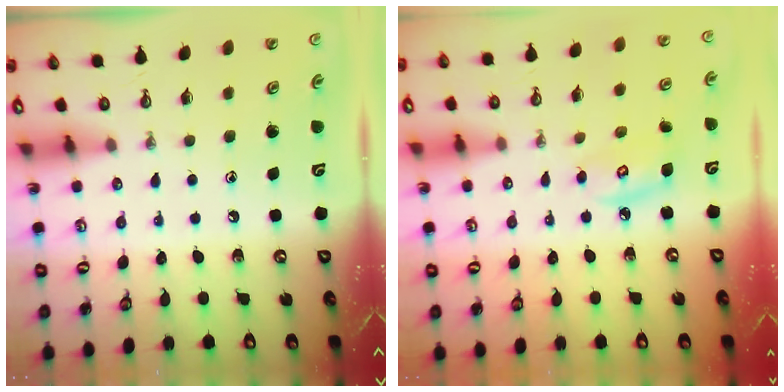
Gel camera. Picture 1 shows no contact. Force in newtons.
{"total": 5.4, "press": 5.4, "slide": 0.3}